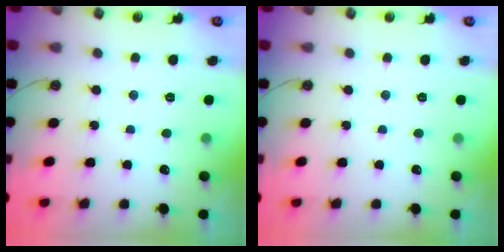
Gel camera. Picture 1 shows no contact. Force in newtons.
{"total": 0.0}